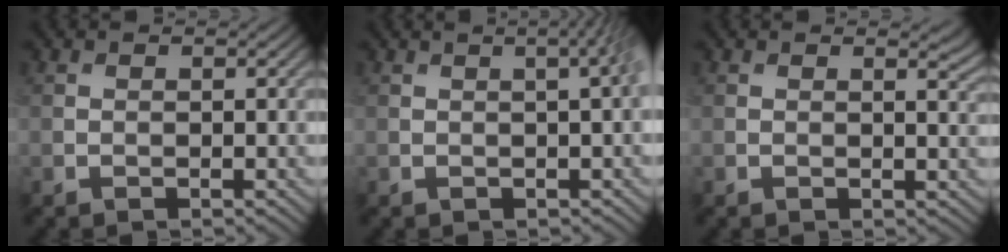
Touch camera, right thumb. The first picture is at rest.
{"total": 3.7, "force": [0.7, 0.9, 3.5], "torque": [-0.038, 0.022, 0.002]}
{"total": 1.6, "force": [1.0, 0.3, 1.2], "torque": [-0.013, -0.004, 0.015]}